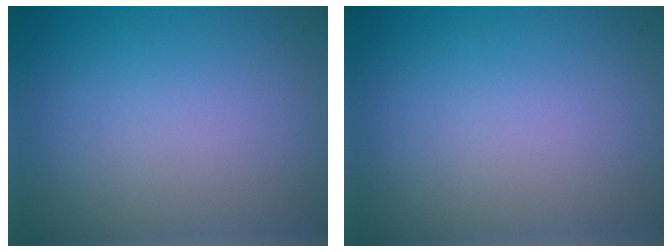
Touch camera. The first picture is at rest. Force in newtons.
{"total": 0.0}